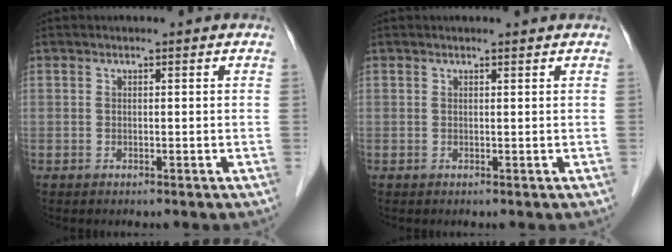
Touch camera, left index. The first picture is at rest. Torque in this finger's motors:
{"motor_torque": [0.16, -0.11, -0.02, 0.01]}